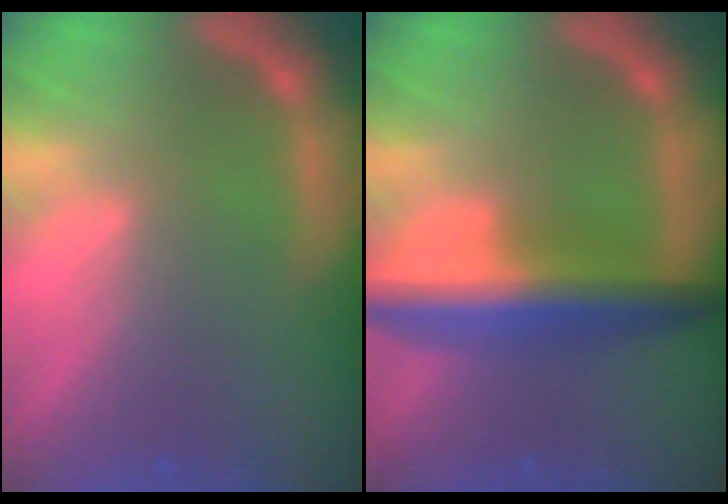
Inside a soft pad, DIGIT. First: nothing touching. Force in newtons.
{"total": 7.1}